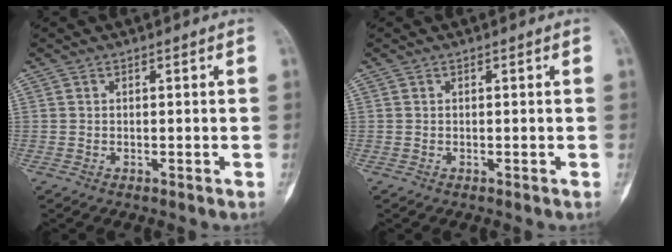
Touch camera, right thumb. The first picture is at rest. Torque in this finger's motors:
{"motor_torque": [0.11, 0.11, 0.02, -0.02, 0.02]}